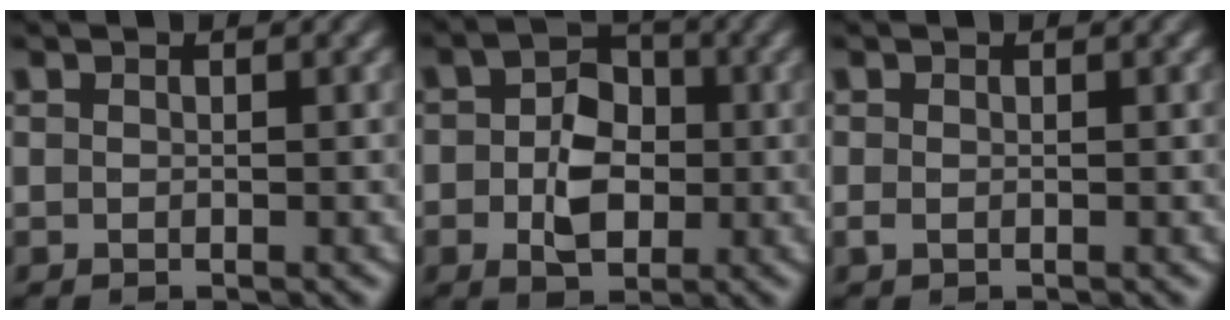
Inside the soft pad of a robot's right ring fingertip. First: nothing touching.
{"total": 4.6, "force": [-0.4, 3.3, 3.1], "torque": [-0.027, -0.002, -0.009]}
{"total": 0.5, "force": [0.0, -0.4, -0.3], "torque": [0.004, -0.001, 0.001]}